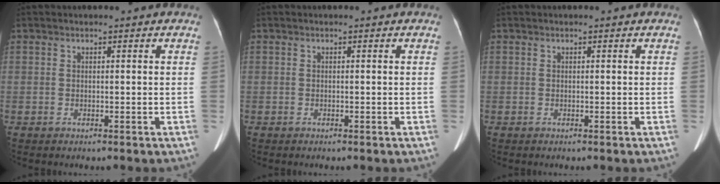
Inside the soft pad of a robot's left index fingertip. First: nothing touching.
{"total": 0.0}
{"total": 0.0}